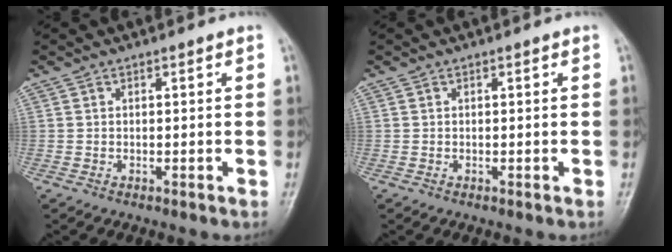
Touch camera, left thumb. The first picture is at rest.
{"total": 0.0}